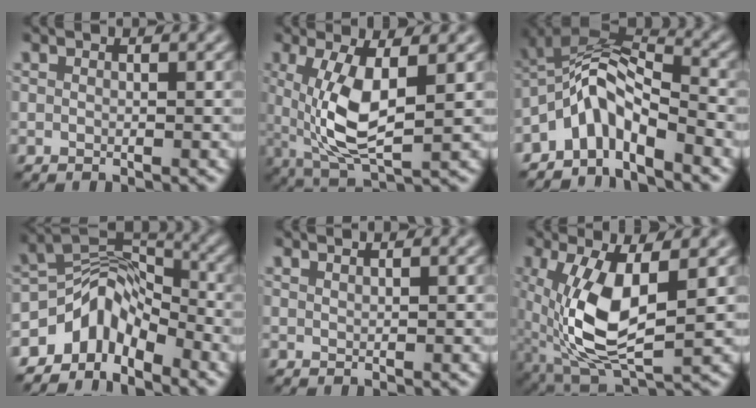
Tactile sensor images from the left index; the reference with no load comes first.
{"total": 7.2, "force": [0.6, 2.6, 6.6], "torque": [-0.148, -0.014, 0.018]}
{"total": 6.1, "force": [-3.6, 2.5, 4.2], "torque": [-0.065, 0.011, -0.080]}
{"total": 6.1, "force": [-4.1, 3.3, 3.1], "torque": [-0.025, 0.006, -0.087]}
{"total": 1.0, "force": [0.9, 0.2, 0.4], "torque": [0.003, -0.003, 0.008]}
{"total": 10.0, "force": [0.6, 4.3, 9.0], "torque": [-0.199, -0.016, 0.017]}